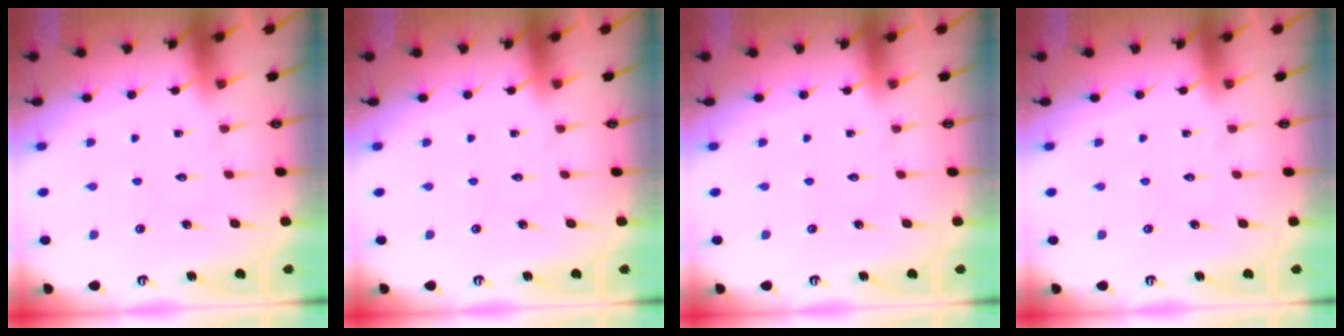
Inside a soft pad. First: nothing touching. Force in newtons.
{"total": 0.0}
{"total": 0.0}
{"total": 0.0}